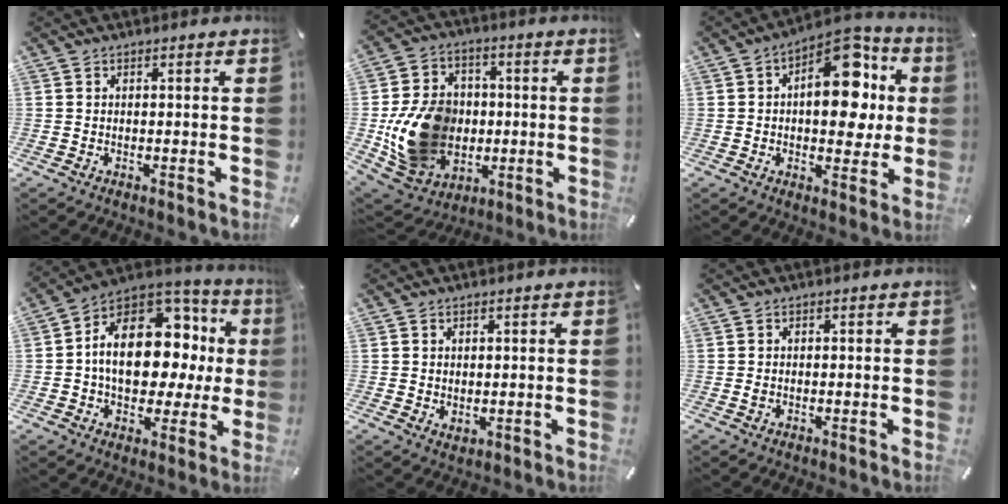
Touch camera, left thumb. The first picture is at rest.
{"total": 16.9, "force": [-1.9, 14.0, 9.2], "torque": [-0.187, 0.012, -0.024]}
{"total": 15.7, "force": [3.4, 9.3, 12.1], "torque": [-0.147, -0.024, 0.058]}
{"total": 17.5, "force": [2.3, 11.9, 12.6], "torque": [-0.191, -0.033, 0.039]}
{"total": 1.6, "force": [0.8, 1.4, 0.3], "torque": [0.002, 0.000, 0.012]}
{"total": 0.9, "force": [-0.1, 0.7, 0.6], "torque": [-0.012, 0.002, -0.003]}